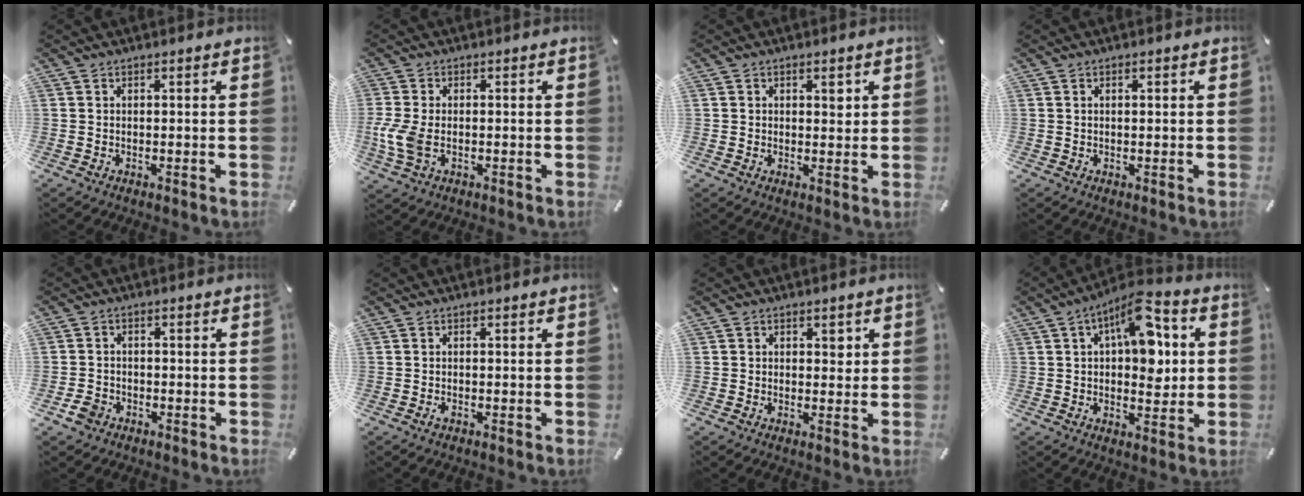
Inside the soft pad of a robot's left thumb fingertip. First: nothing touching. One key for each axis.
{"total": 6.8, "fx": -1.2, "fy": 4.0, "fz": 5.4, "tx": -0.128, "ty": -0.003, "tz": -0.024}
{"total": 2.1, "fx": 0.8, "fy": 1.6, "fz": 1.1, "tx": 0.001, "ty": -0.004, "tz": 0.007}
{"total": 0.6, "fx": 0.2, "fy": 0.3, "fz": 0.5, "tx": -0.010, "ty": 0.002, "tz": 0.002}
{"total": 3.5, "fx": -1.8, "fy": 2.8, "fz": 1.1, "tx": -0.021, "ty": 0.006, "tz": -0.036}
{"total": 0.9, "fx": -0.4, "fy": 0.4, "fz": 0.7, "tx": -0.013, "ty": -0.002, "tz": -0.008}
{"total": 2.3, "fx": 0.8, "fy": 1.9, "fz": 1.1, "tx": 0.001, "ty": -0.003, "tz": 0.006}
{"total": 13.8, "fx": 4.1, "fy": 7.4, "fz": 10.9, "tx": -0.154, "ty": -0.020, "tz": 0.068}